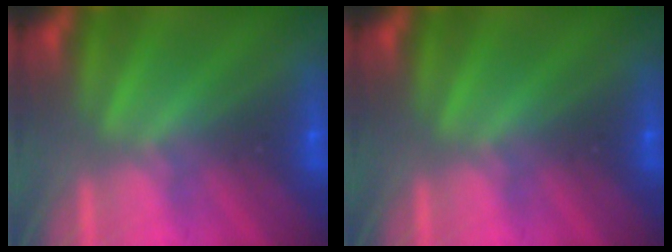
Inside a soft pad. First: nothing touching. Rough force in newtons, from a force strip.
{"total": 0.0}